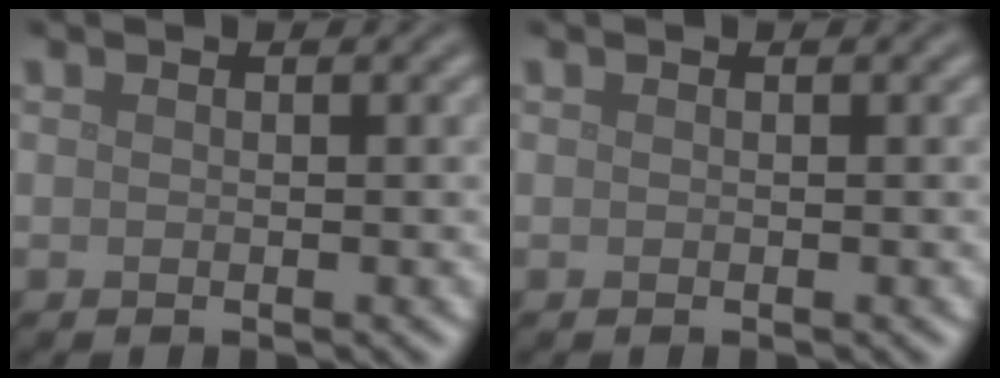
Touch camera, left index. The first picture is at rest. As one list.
[{"total": 0.0}]